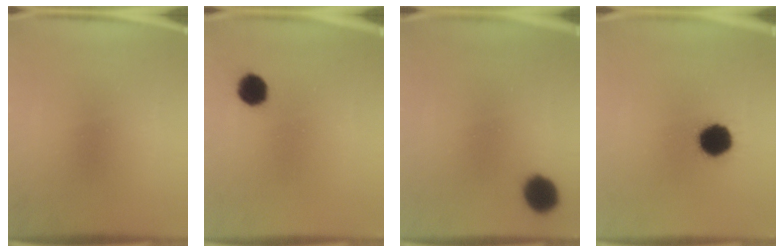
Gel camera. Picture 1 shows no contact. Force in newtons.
{"total": 5.4}
{"total": 6.8}
{"total": 10.4}